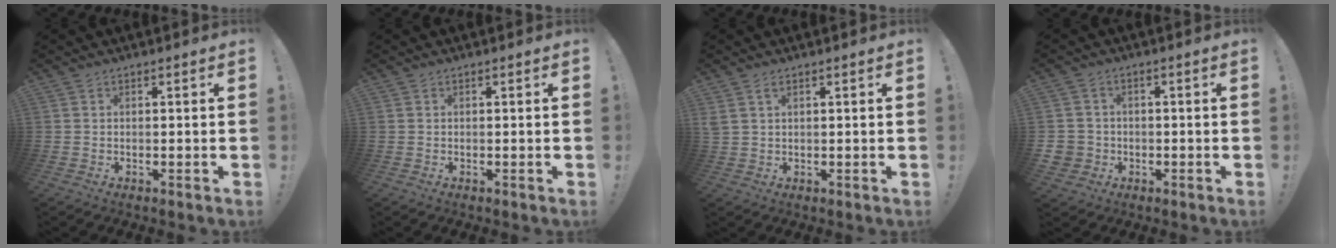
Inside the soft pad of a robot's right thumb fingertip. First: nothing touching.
{"total": 0.0}
{"total": 2.4, "force": [1.3, 1.2, 1.6], "torque": [-0.031, 0.001, 0.024]}
{"total": 4.2, "force": [-0.6, 4.0, 1.4], "torque": [-0.030, 0.008, -0.008]}